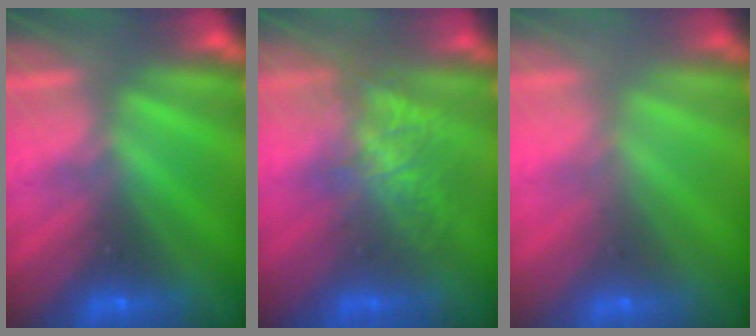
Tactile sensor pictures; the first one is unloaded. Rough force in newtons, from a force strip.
{"total": 4.6}
{"total": 2.2}